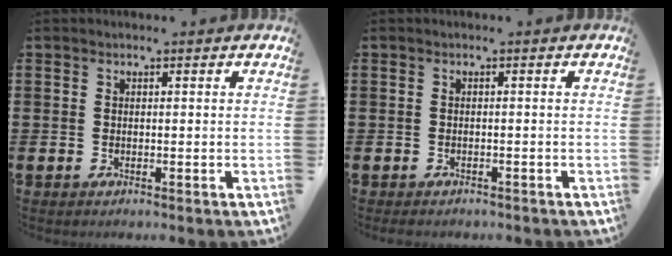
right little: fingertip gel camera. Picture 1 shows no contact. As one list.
[{"total": 0.6, "force": [-0.6, 0.1, 0.1], "torque": [-0.004, -0.002, -0.013]}]